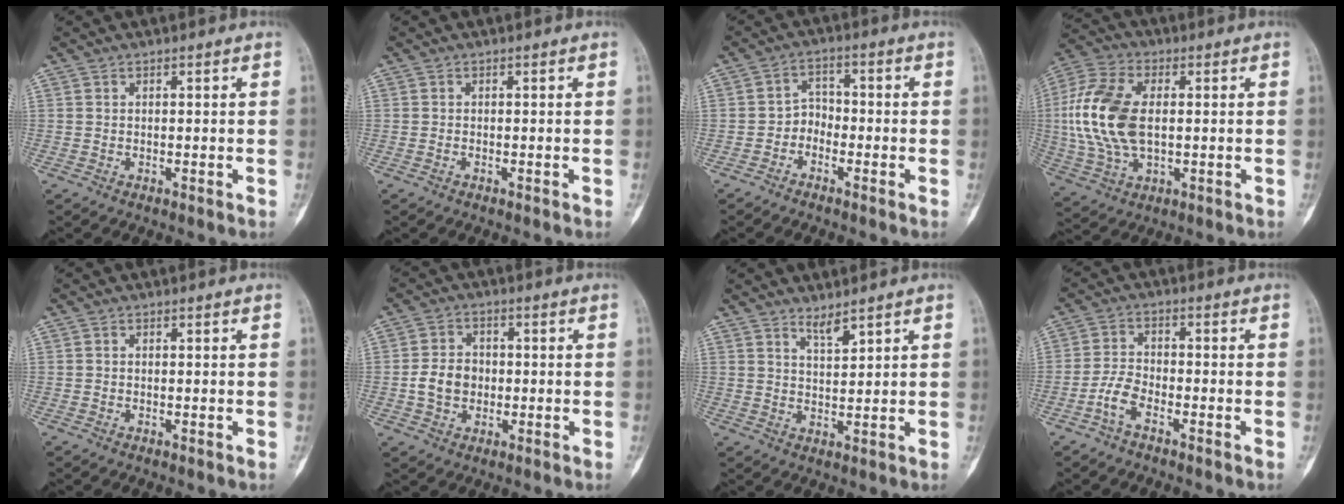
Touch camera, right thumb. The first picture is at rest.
{"total": 0.0}
{"total": 2.1, "force": [-1.0, 1.6, 0.8], "torque": [0.005, 0.014, -0.027]}
{"total": 16.3, "force": [0.8, 9.5, 13.2], "torque": [-0.287, 0.009, 0.016]}
{"total": 0.0}
{"total": 6.3, "force": [-0.8, 5.1, 3.7], "torque": [-0.054, 0.013, -0.019]}
{"total": 2.7, "force": [2.4, 0.4, 1.4], "torque": [-0.020, -0.026, 0.047]}
{"total": 4.5, "force": [-2.8, 2.0, 2.9], "torque": [-0.061, 0.023, -0.058]}